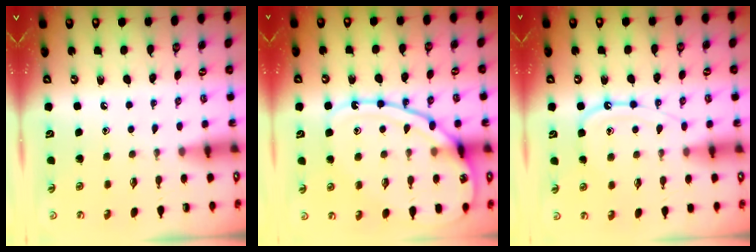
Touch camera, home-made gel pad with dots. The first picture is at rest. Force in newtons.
{"total": 16.0, "press": 16.0, "slide": 1.4}
{"total": 11.7, "press": 11.6, "slide": 1.1}